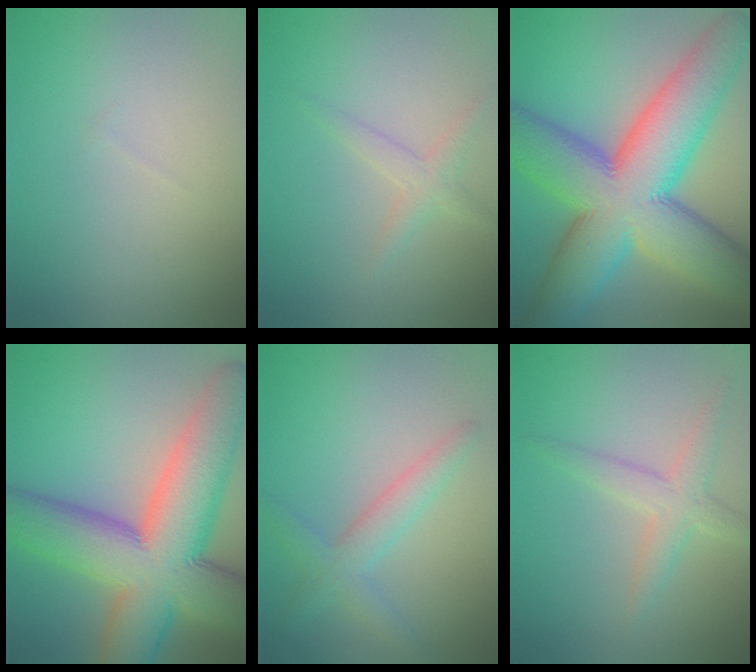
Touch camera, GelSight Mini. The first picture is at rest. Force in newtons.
{"total": 1.5, "press": 1.5, "slide": 0.1}
{"total": 15.5, "press": 15.5, "slide": 0.1}
{"total": 14.0, "press": 14.0, "slide": 0.5}
{"total": 2.7, "press": 2.7, "slide": 0.1}
{"total": 2.6, "press": 2.6, "slide": 0.1}